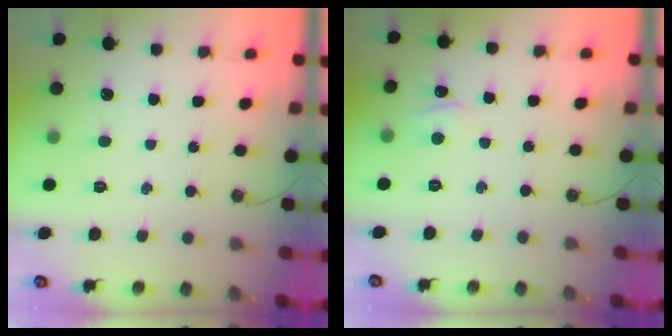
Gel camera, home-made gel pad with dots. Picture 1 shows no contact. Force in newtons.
{"total": 3.4, "press": 3.4, "slide": 0.4}